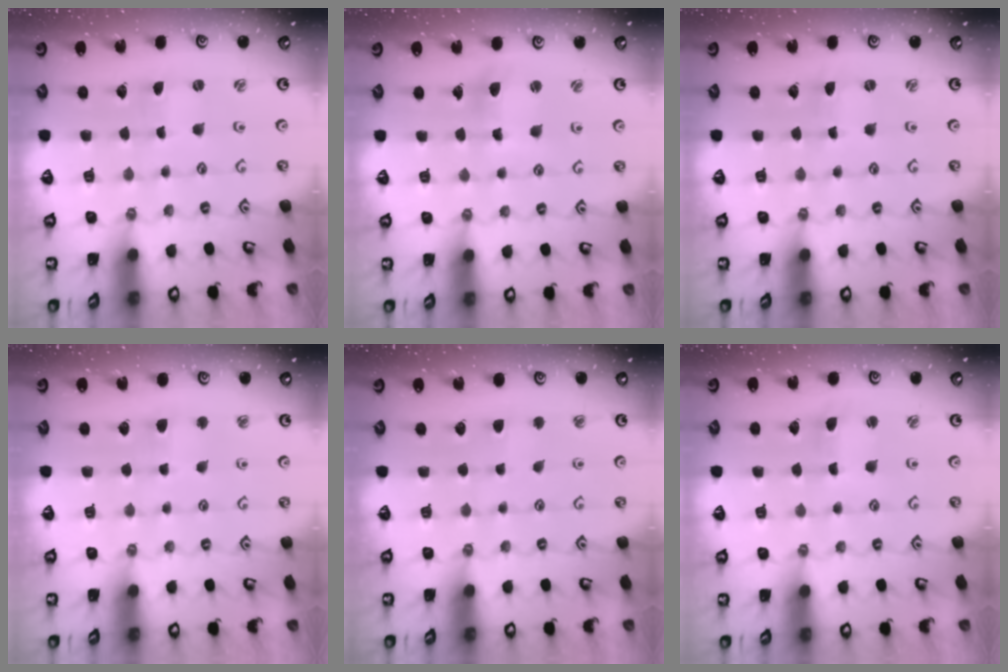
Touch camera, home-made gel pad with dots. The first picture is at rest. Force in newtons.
{"total": 5.4, "press": 5.3, "slide": 0.8}
{"total": 0.0}
{"total": 2.6, "press": 2.6, "slide": 0.5}
{"total": 2.7, "press": 2.7, "slide": 0.4}
{"total": 2.6, "press": 2.5, "slide": 0.3}